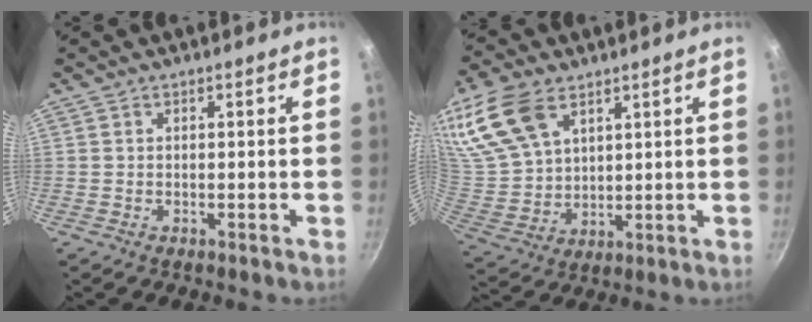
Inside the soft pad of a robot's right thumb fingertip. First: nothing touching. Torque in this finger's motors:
{"motor_torque": [-0.52, 1.05, 0.16, 0.15, 0.34]}